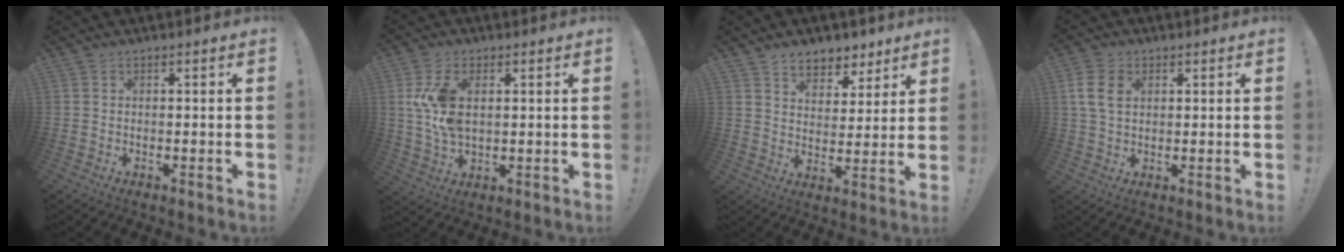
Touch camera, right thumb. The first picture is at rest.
{"total": 9.5, "force": [2.2, 5.3, 7.5], "torque": [-0.133, -0.010, 0.040]}
{"total": 7.9, "force": [5.9, 4.8, 2.0], "torque": [-0.022, -0.044, 0.110]}
{"total": 8.0, "force": [2.2, 5.3, 5.4], "torque": [-0.108, 0.007, 0.045]}